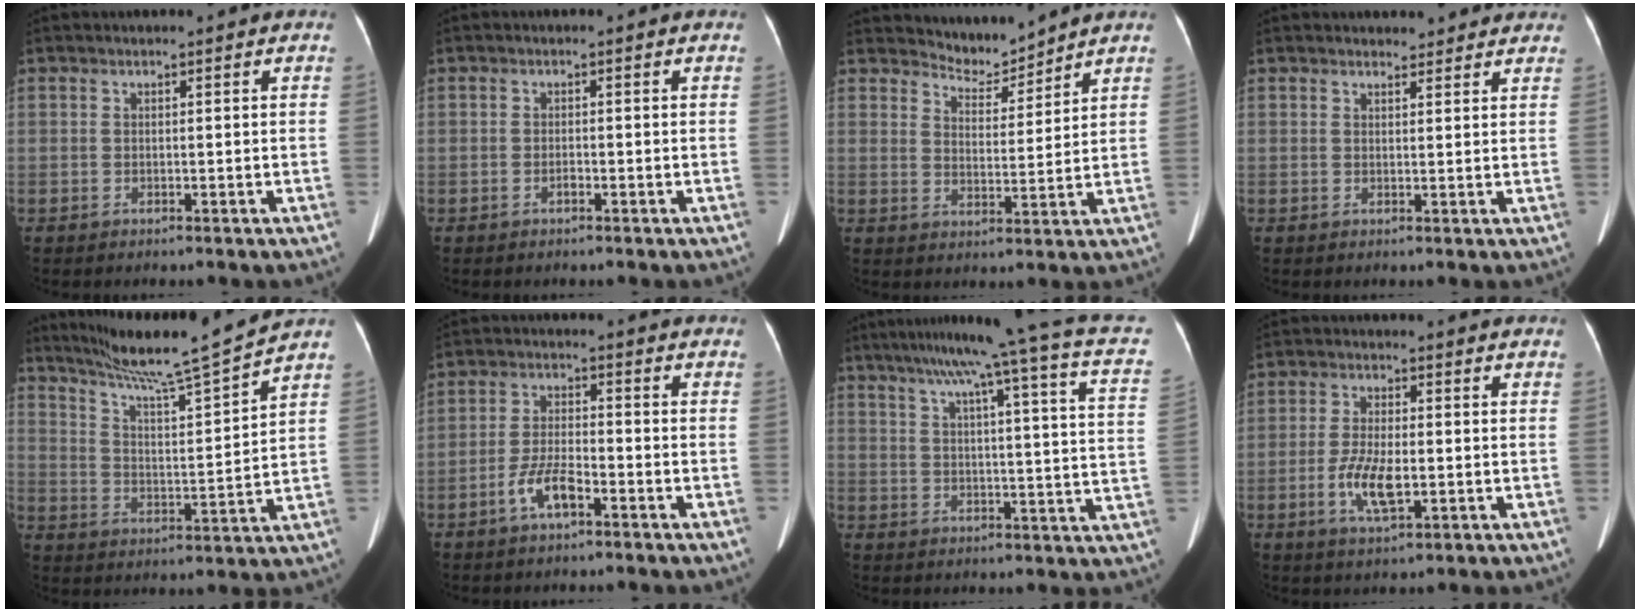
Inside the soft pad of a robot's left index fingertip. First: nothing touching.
{"total": 0.8, "force": [-0.6, 0.2, 0.5], "torque": [-0.012, 0.000, -0.011]}
{"total": 4.7, "force": [4.6, 0.4, -0.5], "torque": [0.004, -0.004, 0.081]}
{"total": 3.8, "force": [3.6, 1.3, 0.5], "torque": [0.000, 0.007, 0.034]}
{"total": 14.2, "force": [12.7, -2.2, 5.9], "torque": [-0.107, -0.020, 0.206]}
{"total": 5.4, "force": [-3.1, 1.4, 4.2], "torque": [-0.091, 0.004, -0.061]}
{"total": 21.8, "force": [15.8, -1.2, 15.0], "torque": [-0.232, -0.015, 0.189]}
{"total": 6.5, "force": [-1.8, 2.1, 5.9], "torque": [-0.122, -0.004, -0.031]}